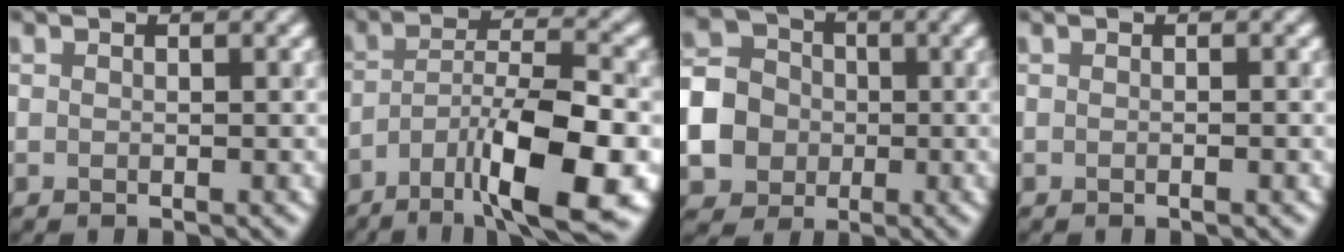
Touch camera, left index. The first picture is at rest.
{"total": 10.5, "force": [-5.1, 2.6, 8.7], "torque": [-0.143, 0.001, -0.086]}
{"total": 9.2, "force": [-1.8, 8.4, 3.4], "torque": [-0.091, -0.013, -0.059]}
{"total": 0.6, "force": [-0.2, 0.1, 0.6], "torque": [-0.007, -0.001, -0.006]}